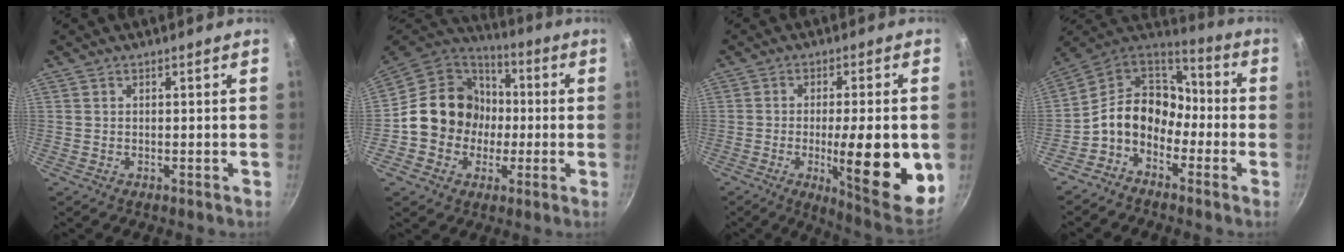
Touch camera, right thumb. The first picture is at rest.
{"total": 16.7, "force": [-1.2, 15.0, 7.3], "torque": [-0.092, 0.037, -0.028]}
{"total": 18.0, "force": [-3.0, 4.1, 17.2], "torque": [-0.227, -0.009, -0.040]}
{"total": 13.4, "force": [-4.1, 10.2, 7.7], "torque": [-0.107, 0.063, -0.106]}